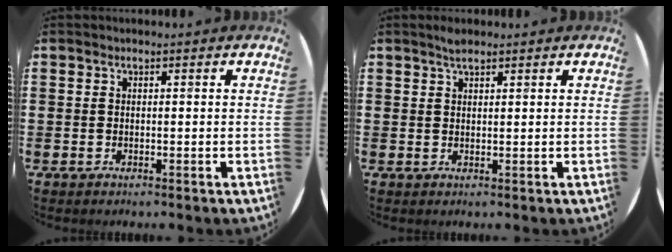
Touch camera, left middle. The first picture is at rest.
{"total": 1.6, "force": [1.4, 0.2, 0.7], "torque": [-0.015, 0.003, 0.025]}